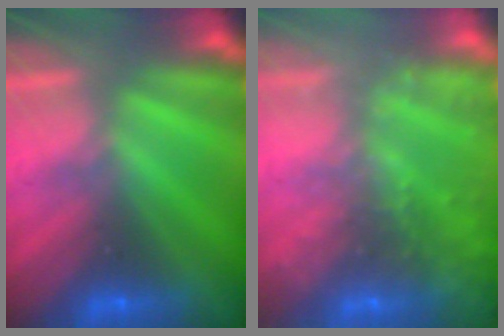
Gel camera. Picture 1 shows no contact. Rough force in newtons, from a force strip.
{"total": 9.2}